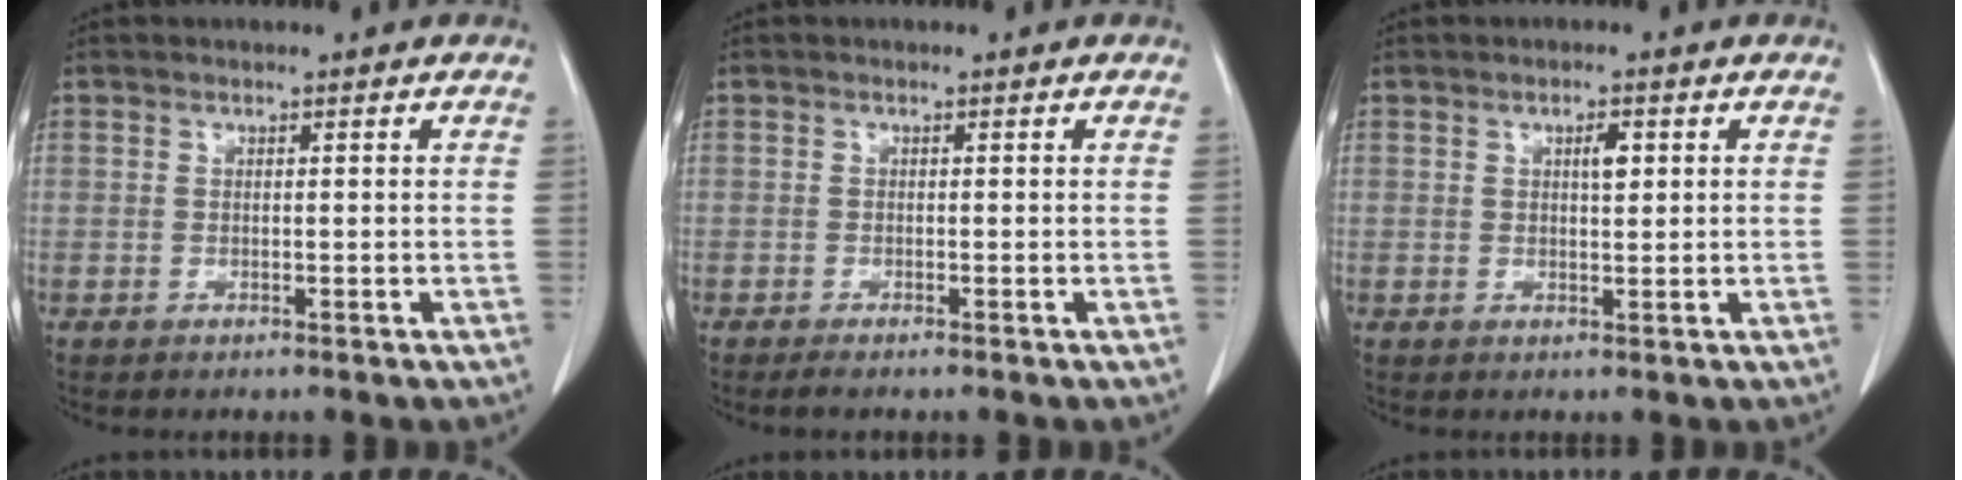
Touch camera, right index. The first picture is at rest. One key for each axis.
{"total": 1.2, "fx": -1.0, "fy": -0.3, "fz": 0.7, "tx": -0.015, "ty": -0.005, "tz": -0.016}
{"total": 2.2, "fx": 0.7, "fy": 0.7, "fz": 1.9, "tx": -0.033, "ty": -0.001, "tz": 0.013}